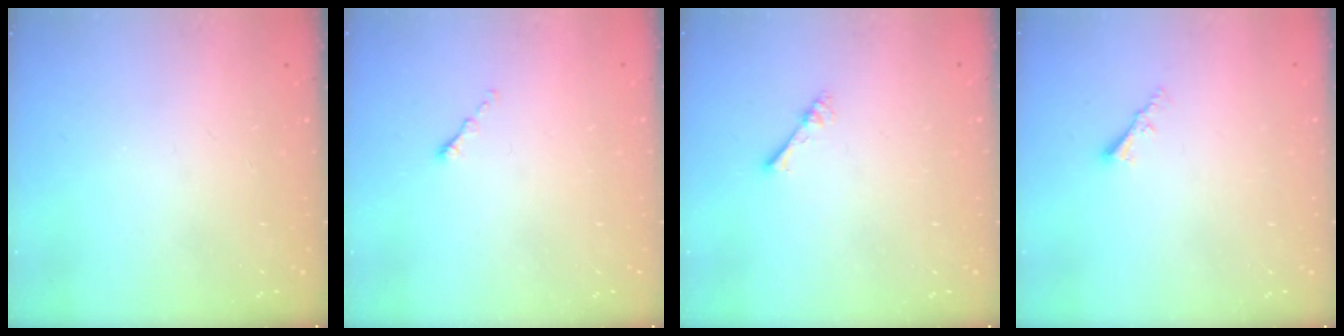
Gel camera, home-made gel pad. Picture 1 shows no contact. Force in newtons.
{"total": 0.0}
{"total": 1.0, "press": 1.0, "slide": 0.3}
{"total": 2.2, "press": 2.2, "slide": 0.4}